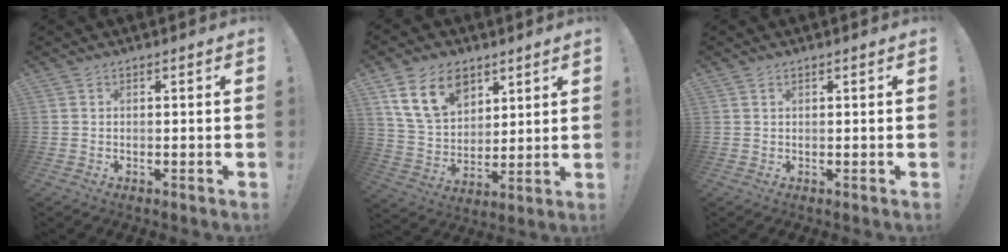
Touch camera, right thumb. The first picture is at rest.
{"total": 15.6, "force": [8.3, 10.5, 7.9], "torque": [-0.140, -0.035, 0.160]}
{"total": 0.6, "force": [0.5, 0.2, 0.1], "torque": [0.006, -0.002, 0.009]}